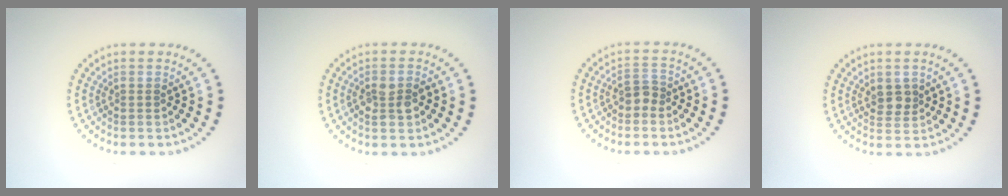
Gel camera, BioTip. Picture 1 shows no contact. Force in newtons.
{"total": 2.5, "press": 2.4, "slide": 0.6}
{"total": 1.5, "press": 1.3, "slide": 0.8}
{"total": 1.9, "press": 1.7, "slide": 0.7}